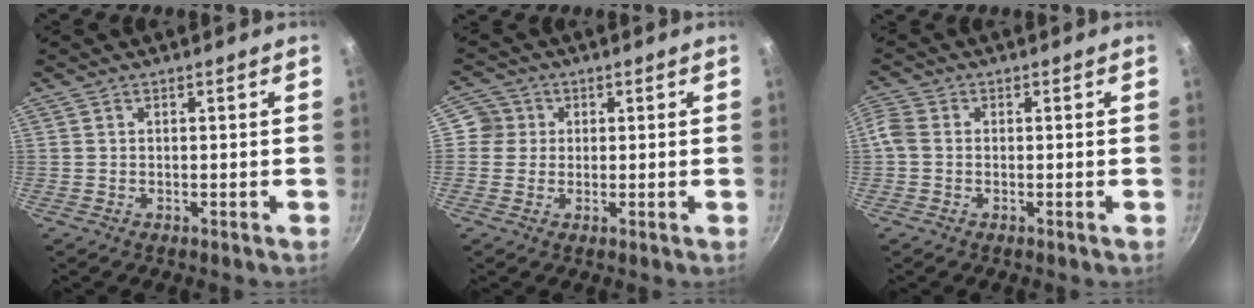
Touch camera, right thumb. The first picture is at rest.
{"total": 4.1, "force": [0.6, 4.1, 0.6], "torque": [0.026, 0.006, -0.001]}
{"total": 3.2, "force": [-0.5, 2.5, 1.8], "torque": [-0.043, 0.008, -0.024]}